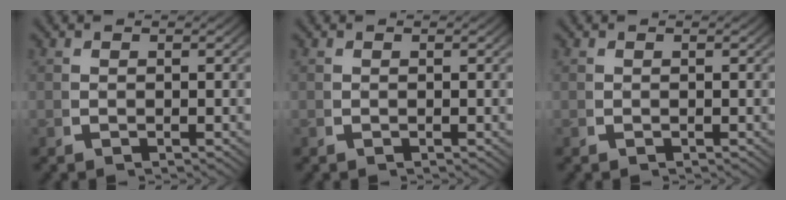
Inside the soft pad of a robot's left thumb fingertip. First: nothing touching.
{"total": 0.0}
{"total": 0.0}